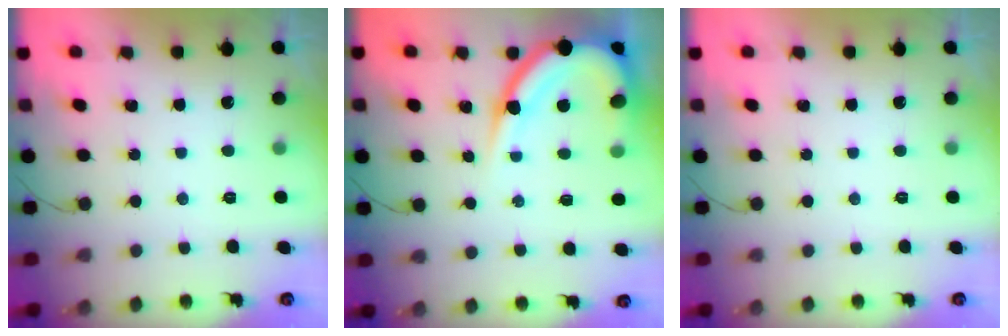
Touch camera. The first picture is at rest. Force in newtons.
{"total": 14.1, "press": 14.0, "slide": 1.3}
{"total": 0.0}